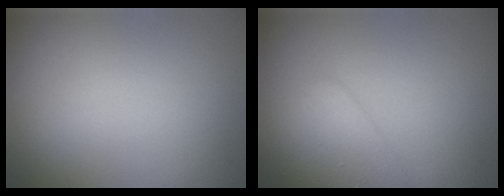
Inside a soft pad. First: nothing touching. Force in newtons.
{"total": 2.8, "press": 2.8, "slide": 0.1}